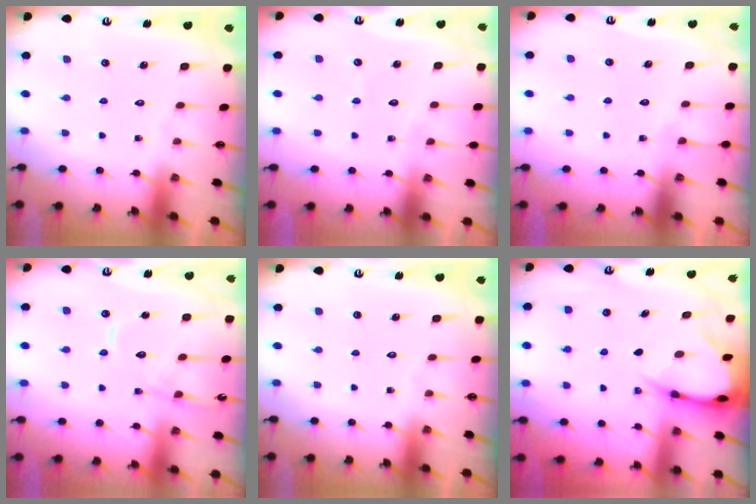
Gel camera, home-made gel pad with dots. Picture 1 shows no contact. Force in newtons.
{"total": 2.7, "press": 2.7, "slide": 0.3}
{"total": 3.8, "press": 3.8, "slide": 0.4}
{"total": 12.7, "press": 12.6, "slide": 1.3}
{"total": 0.0}
{"total": 5.1, "press": 5.1, "slide": 0.5}